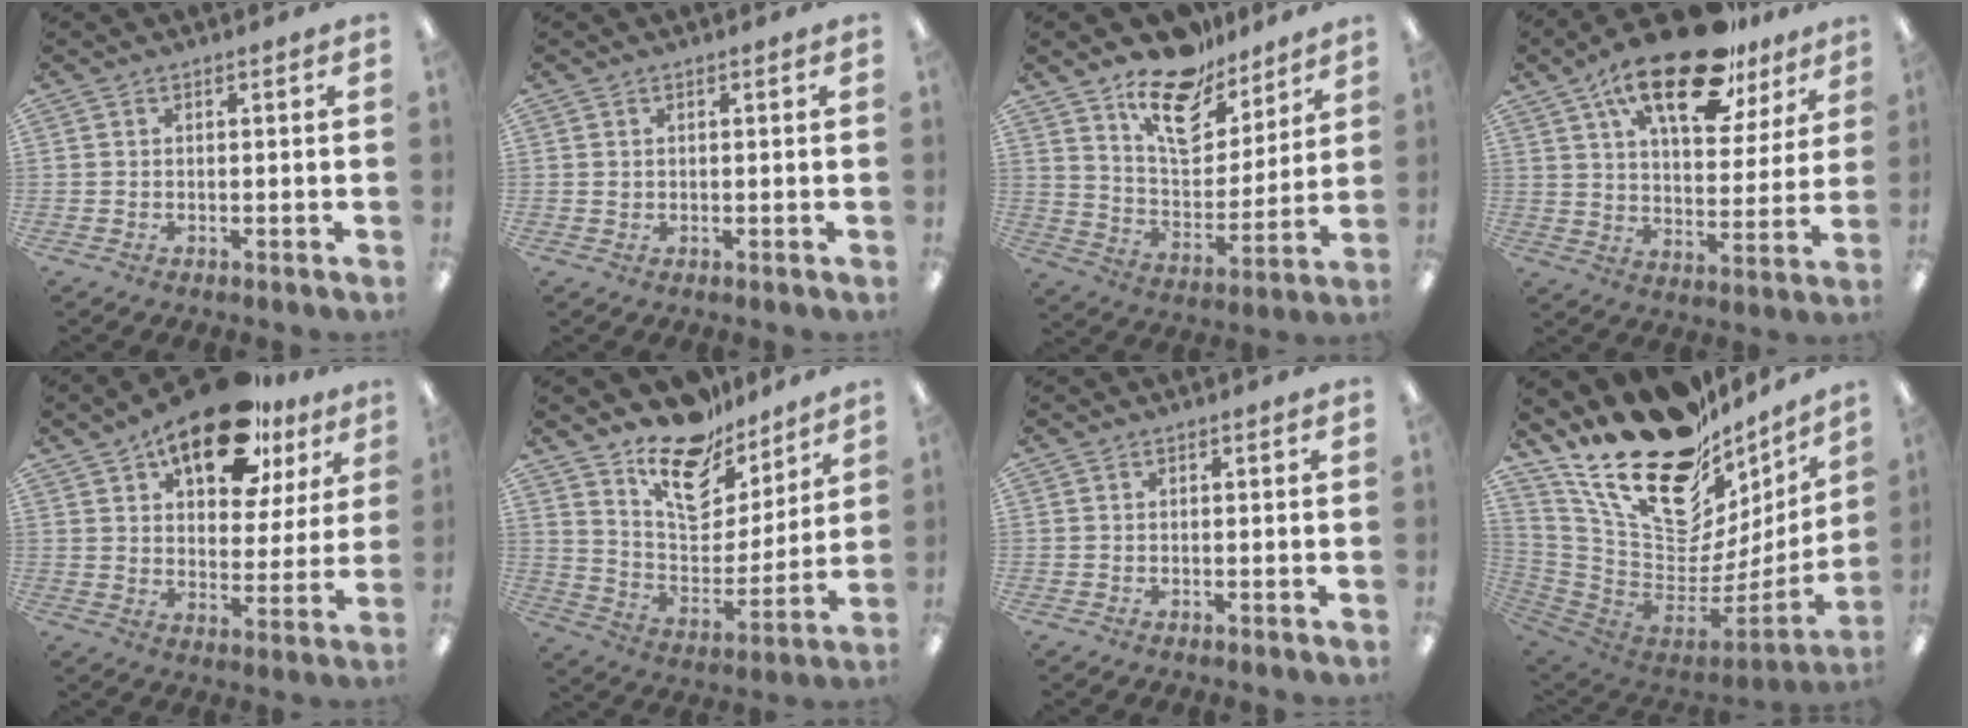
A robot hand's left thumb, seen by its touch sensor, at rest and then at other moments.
{"total": 0.7, "force": [0.3, 0.6, 0.1], "torque": [-0.004, 0.002, 0.006]}
{"total": 16.7, "force": [11.8, 8.9, 7.8], "torque": [-0.122, -0.073, 0.209]}
{"total": 21.3, "force": [13.8, 8.9, 13.6], "torque": [-0.222, -0.066, 0.231]}
{"total": 19.0, "force": [12.8, 8.9, 10.8], "torque": [-0.160, -0.064, 0.215]}
{"total": 17.9, "force": [13.4, 9.5, 7.1], "torque": [-0.120, -0.096, 0.239]}
{"total": 0.0}
{"total": 27.3, "force": [18.1, 12.7, 16.0], "torque": [-0.256, -0.140, 0.339]}